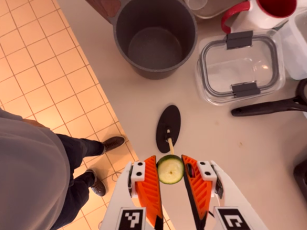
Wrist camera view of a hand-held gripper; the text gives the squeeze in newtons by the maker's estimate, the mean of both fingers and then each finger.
{"total": 9.2, "left": 9.0, "right": 9.4}